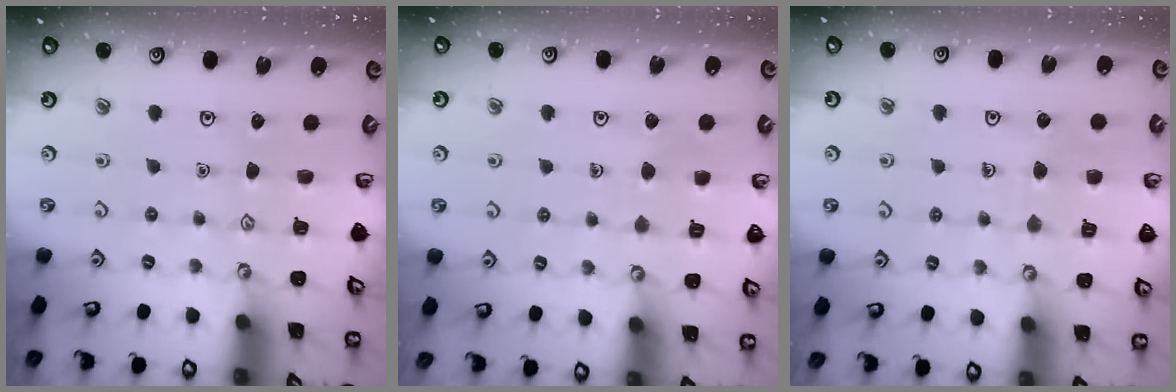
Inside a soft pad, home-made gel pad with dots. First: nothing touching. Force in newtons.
{"total": 4.5, "press": 4.5, "slide": 0.3}
{"total": 5.4, "press": 5.4, "slide": 0.5}